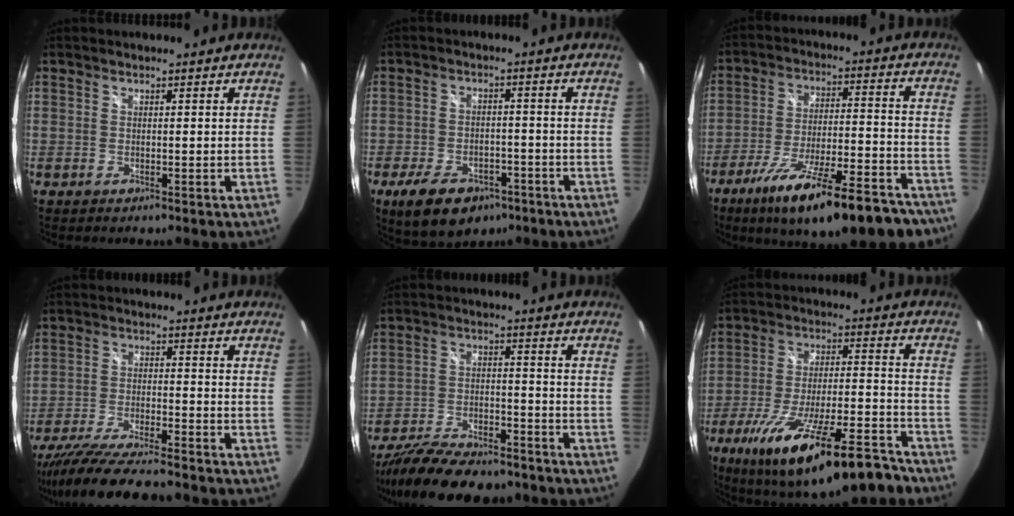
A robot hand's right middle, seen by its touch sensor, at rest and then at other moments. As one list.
[{"total": 11.8, "force": [-7.2, 6.8, 6.4], "torque": [-0.145, -0.008, -0.106]}, {"total": 24.2, "force": [-17.9, 6.2, 15.0], "torque": [-0.240, -0.038, -0.254]}, {"total": 15.2, "force": [-13.3, 1.6, 7.2], "torque": [-0.152, -0.032, -0.225]}, {"total": 18.6, "force": [-15.4, 5.7, 8.7], "torque": [-0.177, -0.026, -0.240]}, {"total": 25.7, "force": [-18.2, 6.9, 16.8], "torque": [-0.286, -0.036, -0.264]}]